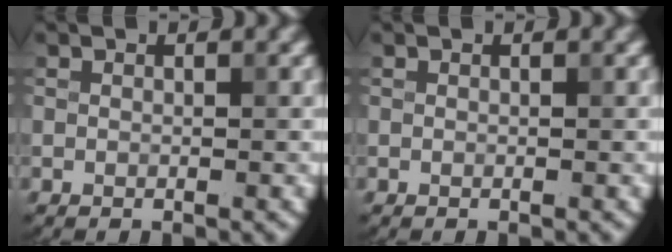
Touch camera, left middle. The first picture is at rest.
{"total": 0.0}